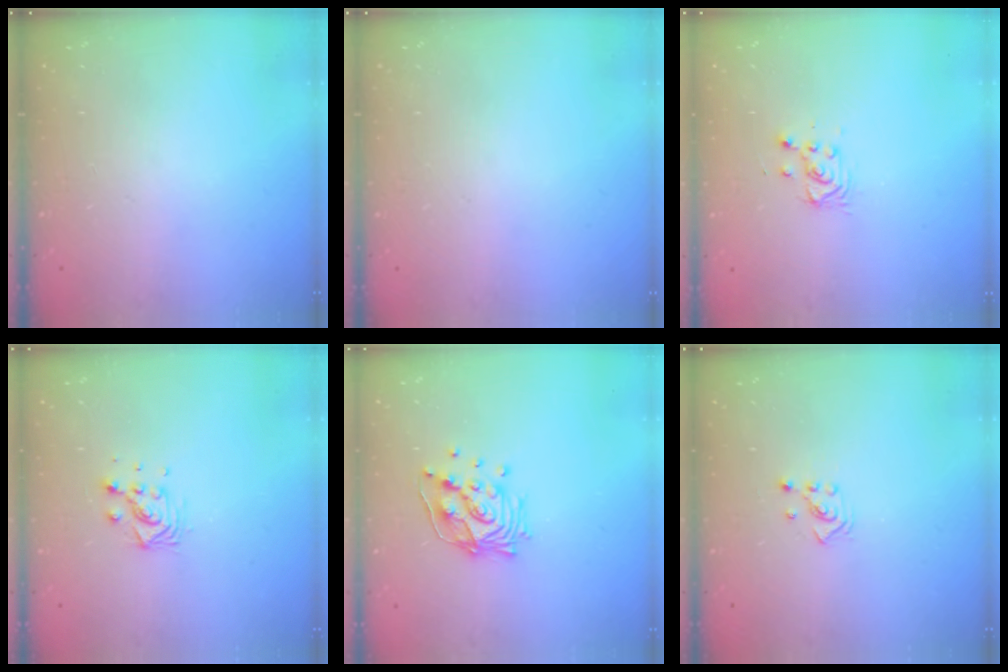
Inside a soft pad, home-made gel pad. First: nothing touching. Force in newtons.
{"total": 0.0}
{"total": 3.1, "press": 3.1, "slide": 0.2}
{"total": 7.3, "press": 7.3, "slide": 0.5}
{"total": 13.4, "press": 13.4, "slide": 1.6}
{"total": 2.1, "press": 2.1, "slide": 0.3}